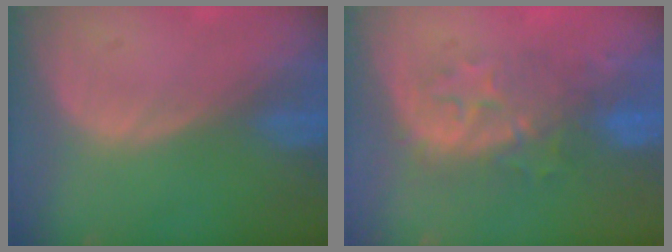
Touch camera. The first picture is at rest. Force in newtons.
{"total": 8.0, "press": 7.9, "slide": 1.5}